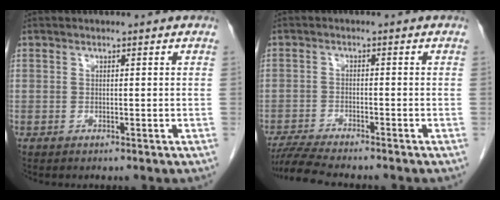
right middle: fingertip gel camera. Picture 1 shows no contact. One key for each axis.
{"total": 7.5, "fx": -6.7, "fy": 0.2, "fz": 3.3, "tx": -0.056, "ty": -0.017, "tz": -0.112}